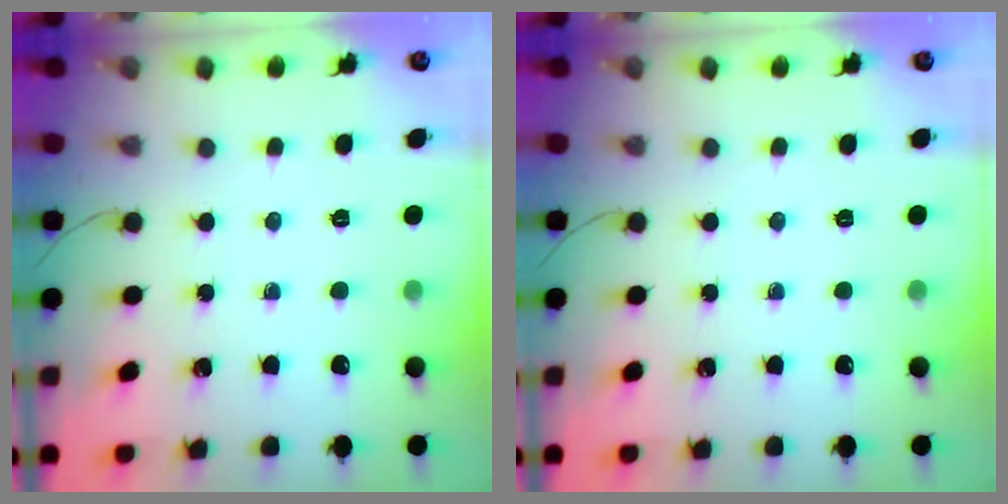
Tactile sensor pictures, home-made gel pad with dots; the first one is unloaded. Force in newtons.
{"total": 0.0}